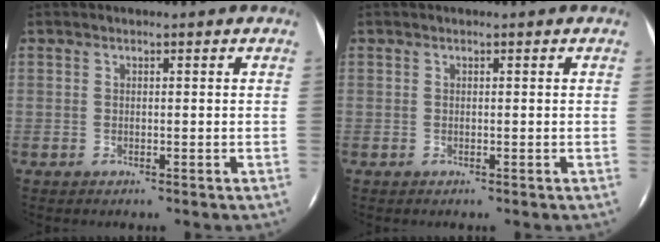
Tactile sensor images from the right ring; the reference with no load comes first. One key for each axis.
{"total": 0.0}